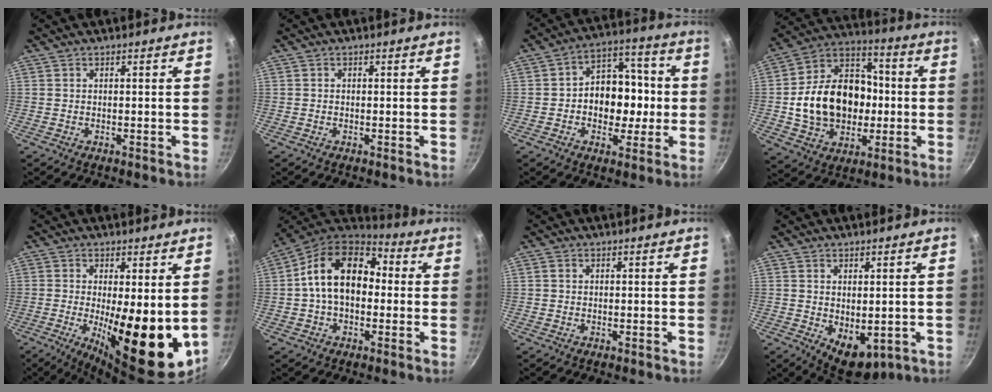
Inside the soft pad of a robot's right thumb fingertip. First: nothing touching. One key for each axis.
{"total": 0.0}
{"total": 13.3, "fx": -1.2, "fy": 10.0, "fz": 8.7, "tx": -0.069, "ty": 0.030, "tz": -0.029}
{"total": 21.5, "fx": -1.4, "fy": 16.4, "fz": 13.8, "tx": -0.204, "ty": 0.042, "tz": -0.023}
{"total": 16.0, "fx": -0.6, "fy": 4.9, "fz": 15.2, "tx": -0.203, "ty": -0.029, "tz": 0.001}
{"total": 16.4, "fx": 0.8, "fy": 11.3, "fz": 11.8, "tx": -0.161, "ty": 0.038, "tz": -0.006}
{"total": 0.5, "fx": 0.1, "fy": 0.5, "fz": 0.2, "tx": -0.002, "ty": 0.003, "tz": 0.001}
{"total": 6.9, "fx": -0.3, "fy": 4.4, "fz": 5.4, "tx": -0.055, "ty": -0.017, "tz": 0.012}